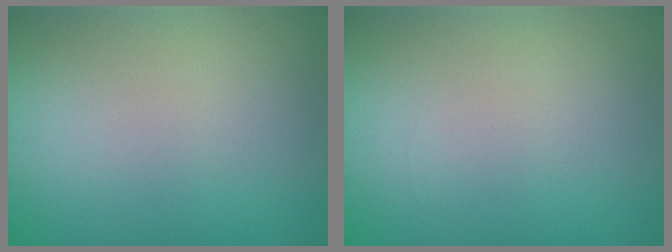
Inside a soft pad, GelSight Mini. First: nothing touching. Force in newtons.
{"total": 0.0}